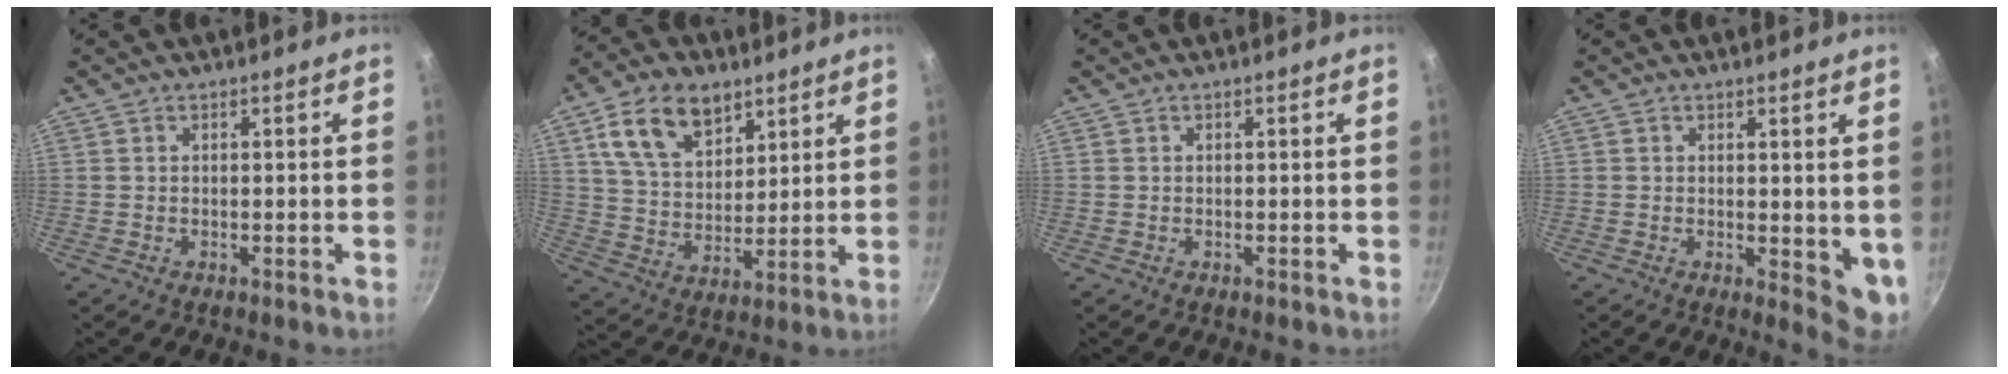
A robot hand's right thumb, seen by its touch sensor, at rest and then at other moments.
{"total": 14.1, "force": [7.3, 8.8, 8.3], "torque": [-0.117, -0.021, 0.135]}
{"total": 0.0}
{"total": 5.6, "force": [1.0, 2.8, 4.8], "torque": [-0.054, -0.016, 0.014]}